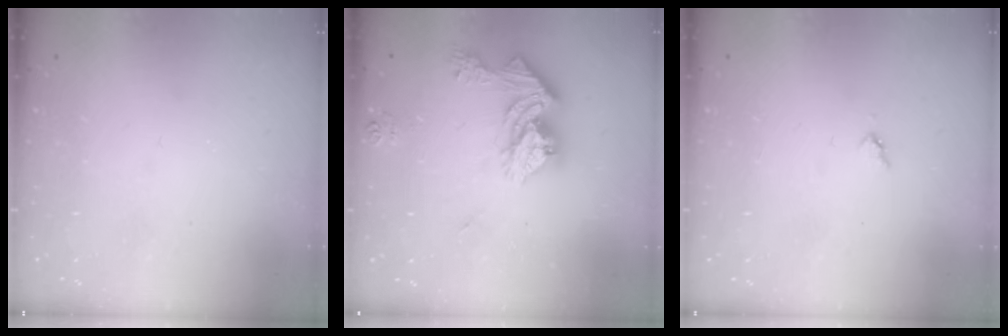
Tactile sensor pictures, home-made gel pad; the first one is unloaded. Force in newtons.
{"total": 14.7, "press": 14.7, "slide": 1.2}
{"total": 3.0, "press": 3.0, "slide": 0.3}